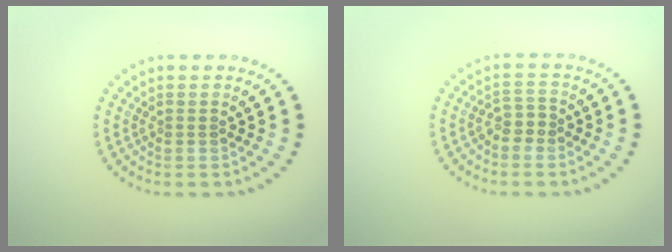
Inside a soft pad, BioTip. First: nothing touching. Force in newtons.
{"total": 1.6, "press": 1.3, "slide": 0.9}